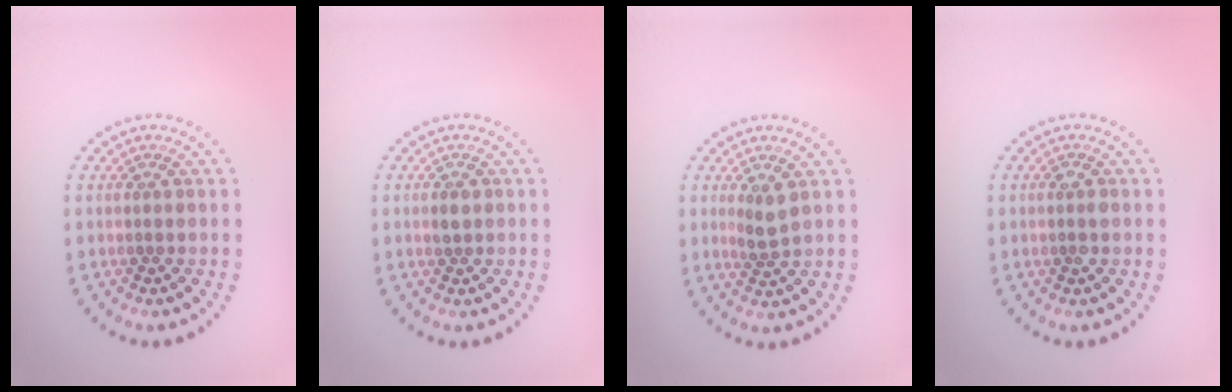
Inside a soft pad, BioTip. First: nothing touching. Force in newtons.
{"total": 1.2, "press": 1.2, "slide": 0.1}
{"total": 1.8, "press": 1.4, "slide": 1.0}
{"total": 1.1, "press": 1.0, "slide": 0.2}